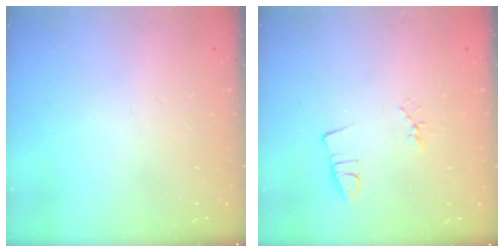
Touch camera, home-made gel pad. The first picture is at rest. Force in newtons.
{"total": 1.9, "press": 1.4, "slide": 1.3}